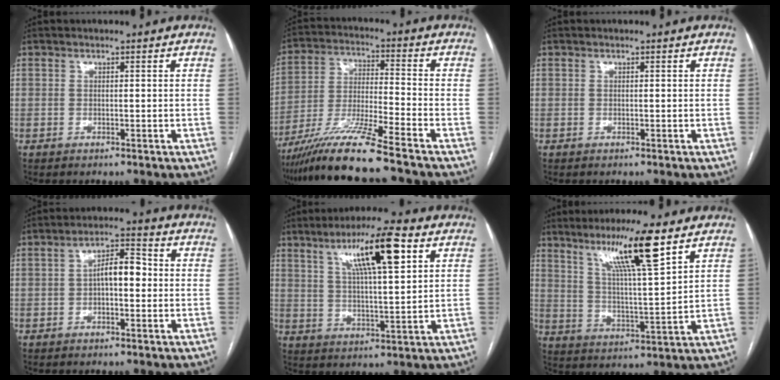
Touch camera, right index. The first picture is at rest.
{"total": 13.3, "force": [-10.5, -1.2, 8.2], "torque": [-0.161, -0.023, -0.193]}
{"total": 0.0}
{"total": 5.7, "force": [-0.2, 2.3, 5.2], "torque": [-0.087, 0.025, -0.006]}
{"total": 12.3, "force": [5.7, 1.3, 10.8], "torque": [-0.188, 0.013, 0.095]}
{"total": 12.4, "force": [7.7, -0.2, 9.7], "torque": [-0.174, -0.002, 0.137]}